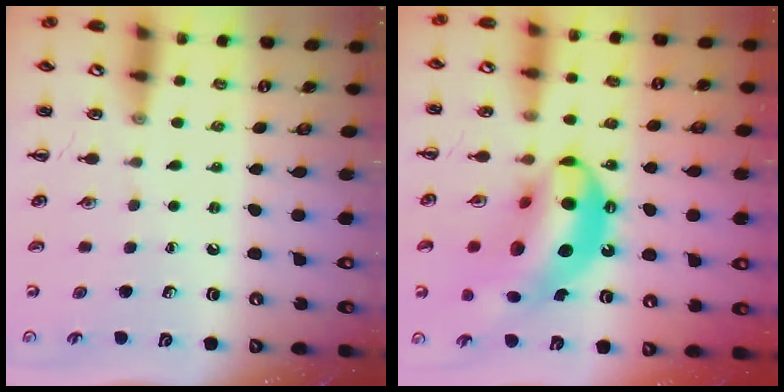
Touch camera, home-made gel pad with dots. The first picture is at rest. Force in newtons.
{"total": 20.3, "press": 19.6, "slide": 5.5}